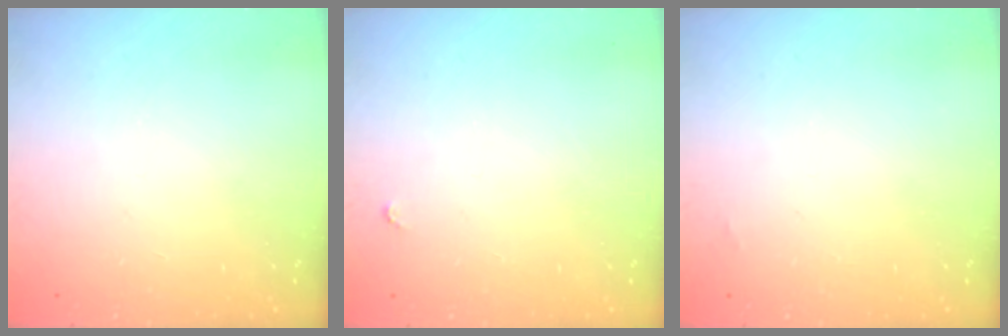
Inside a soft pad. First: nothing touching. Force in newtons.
{"total": 2.8, "press": 2.8, "slide": 0.4}
{"total": 1.3, "press": 1.3, "slide": 0.2}